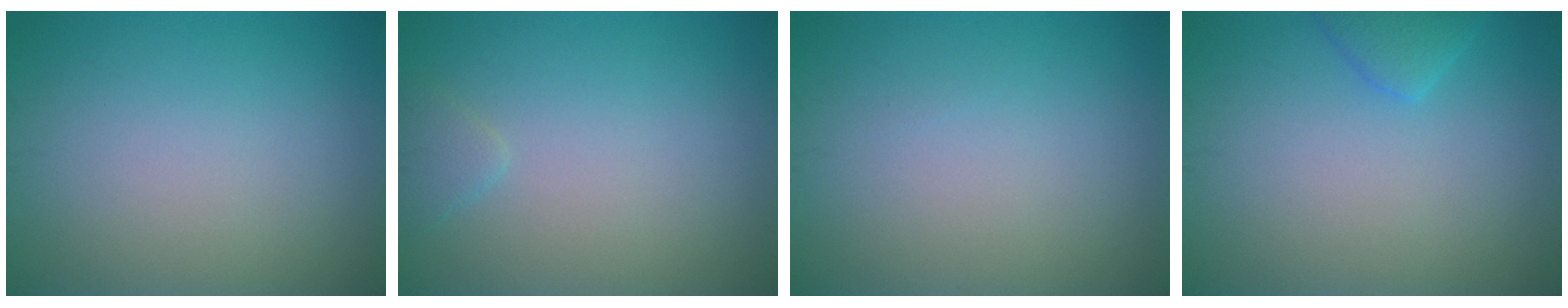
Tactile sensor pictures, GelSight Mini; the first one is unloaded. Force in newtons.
{"total": 1.0, "press": 1.0, "slide": 0.1}
{"total": 0.0}
{"total": 1.8, "press": 1.8, "slide": 0.1}